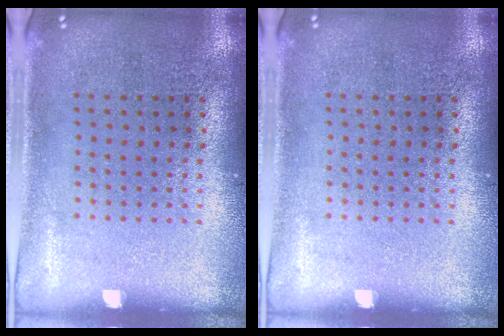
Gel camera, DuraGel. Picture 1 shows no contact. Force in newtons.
{"total": 0.0}